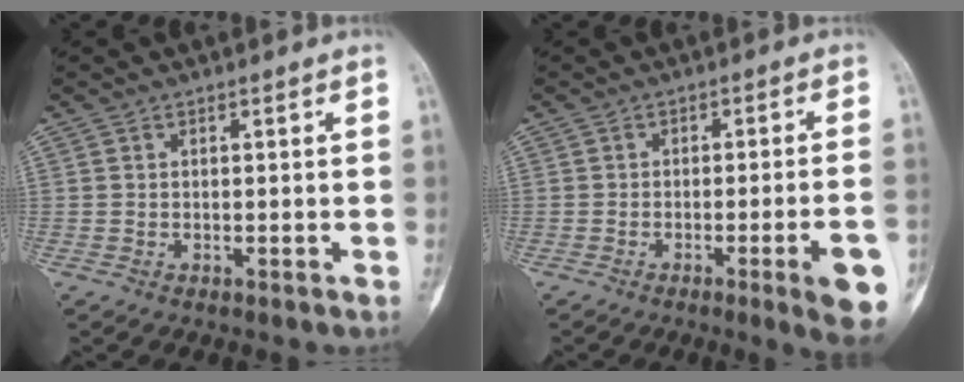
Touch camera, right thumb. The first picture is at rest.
{"total": 9.1, "force": [-3.7, 0.8, 8.3], "torque": [-0.106, 0.006, -0.045]}